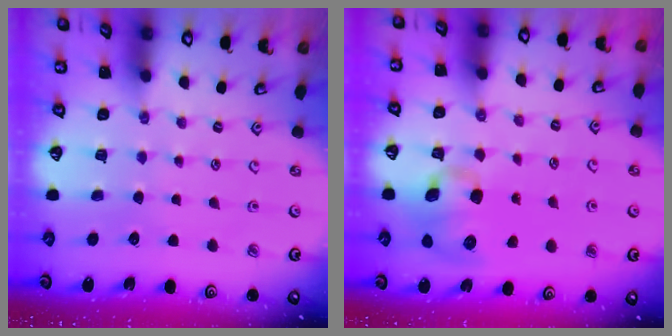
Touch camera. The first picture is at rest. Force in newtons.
{"total": 10.6, "press": 10.5, "slide": 1.5}